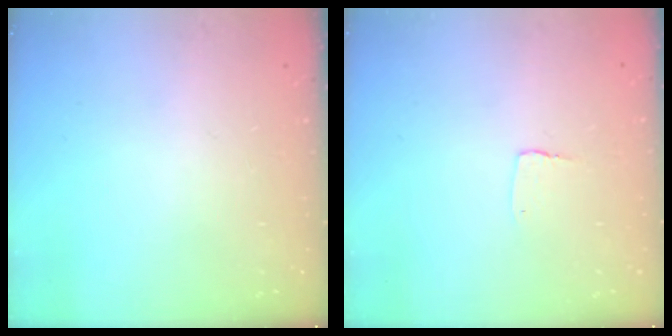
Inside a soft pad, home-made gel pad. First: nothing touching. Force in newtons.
{"total": 2.7, "press": 2.7, "slide": 0.2}